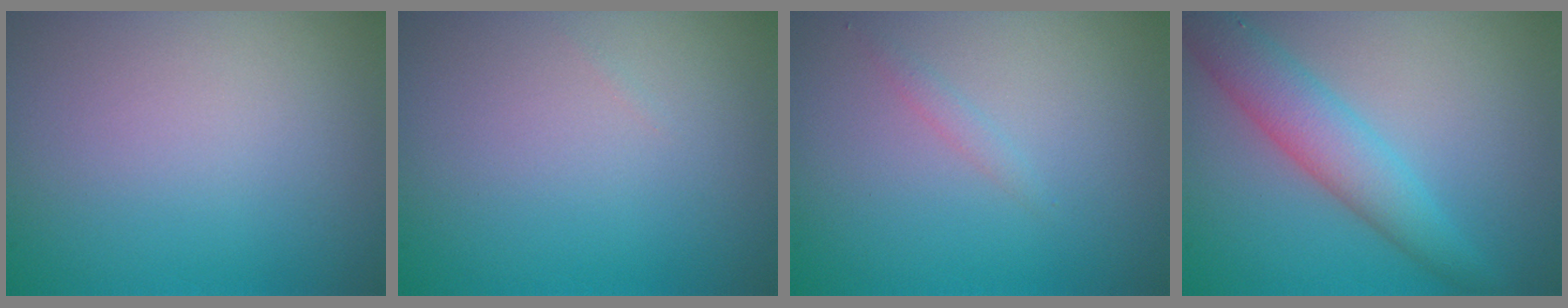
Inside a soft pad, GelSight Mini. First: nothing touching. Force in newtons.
{"total": 0.0}
{"total": 0.7, "press": 0.7, "slide": 0.1}
{"total": 4.7, "press": 4.7, "slide": 0.0}